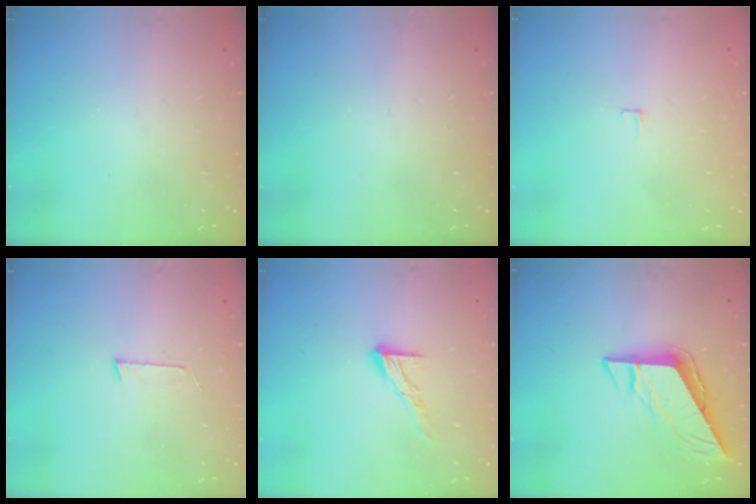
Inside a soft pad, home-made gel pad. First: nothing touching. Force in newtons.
{"total": 0.0}
{"total": 3.4, "press": 3.3, "slide": 0.3}
{"total": 2.7, "press": 2.7, "slide": 0.2}
{"total": 8.7, "press": 8.7, "slide": 0.7}
{"total": 8.8, "press": 8.7, "slide": 0.8}